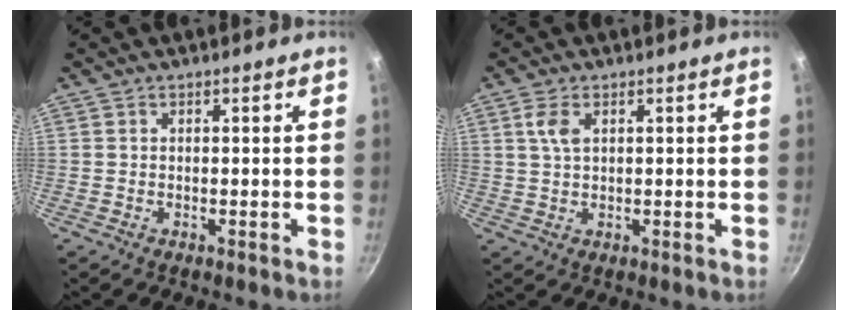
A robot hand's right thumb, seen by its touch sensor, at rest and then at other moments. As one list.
[{"total": 3.3, "force": [1.2, 1.7, 2.6], "torque": [-0.049, -0.003, 0.023]}]